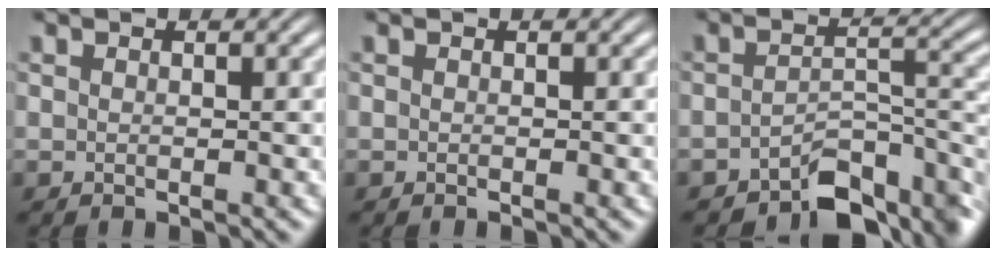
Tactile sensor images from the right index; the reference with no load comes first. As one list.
[{"total": 0.0}, {"total": 7.1, "force": [-5.6, 2.2, 3.9], "torque": [-0.043, -0.011, -0.083]}]